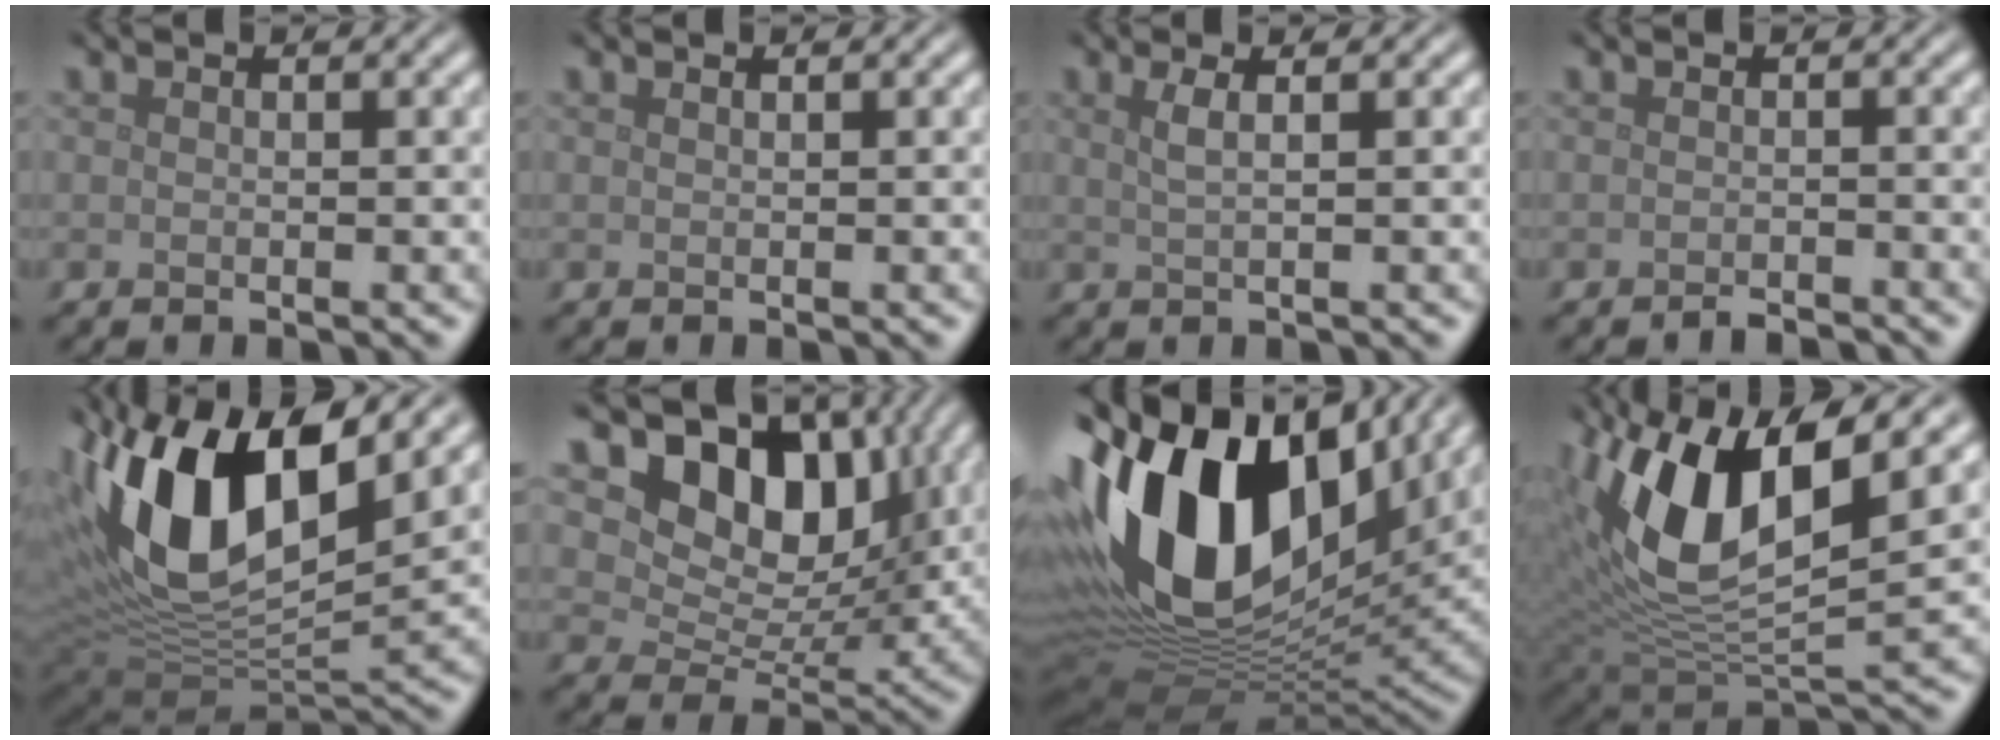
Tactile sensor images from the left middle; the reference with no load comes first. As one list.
[{"total": 0.0}, {"total": 1.9, "force": [0.6, 0.7, 1.7], "torque": [-0.026, 0.001, 0.004]}, {"total": 1.3, "force": [-1.2, 0.1, 0.4], "torque": [-0.003, 0.001, -0.021]}, {"total": 15.0, "force": [5.0, 7.1, 12.2], "torque": [-0.233, 0.003, 0.090]}, {"total": 10.7, "force": [4.6, 7.1, 6.5], "torque": [-0.102, -0.006, 0.077]}, {"total": 18.9, "force": [4.7, 11.5, 14.2], "torque": [-0.318, 0.003, 0.084]}, {"total": 11.7, "force": [4.4, 4.9, 9.7], "torque": [-0.200, 0.001, 0.081]}]